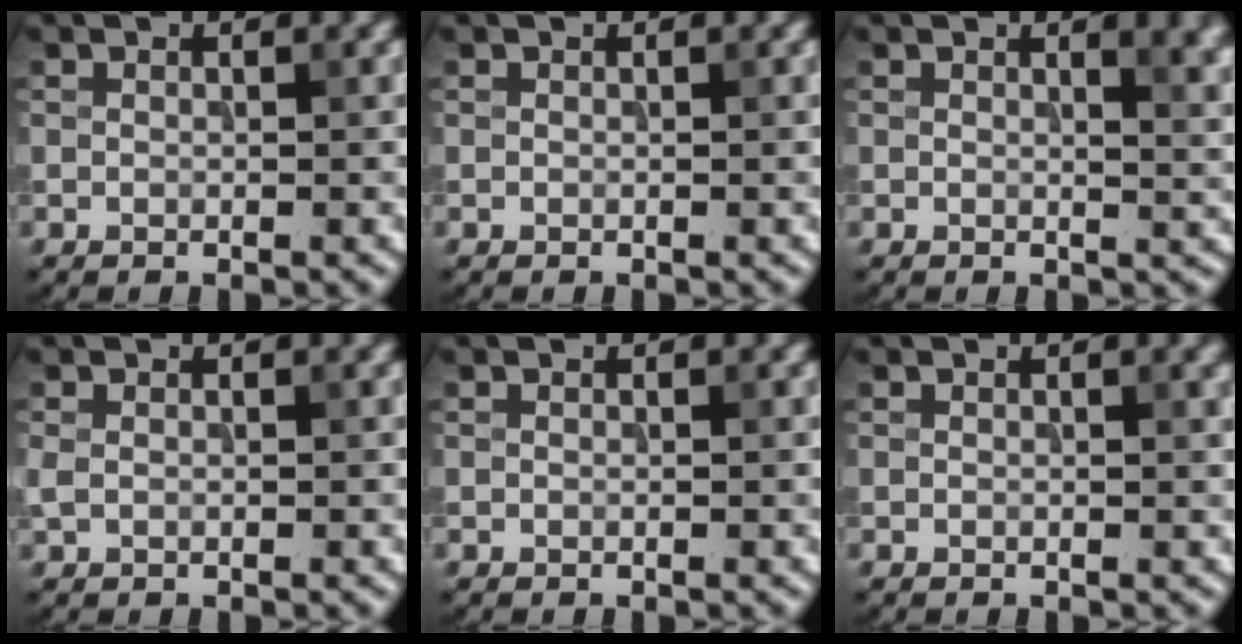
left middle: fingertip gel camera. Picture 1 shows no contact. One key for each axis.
{"total": 0.0}
{"total": 3.5, "fx": 1.9, "fy": 1.2, "fz": 2.7, "tx": -0.027, "ty": 0.001, "tz": 0.027}
{"total": 0.9, "fx": -0.1, "fy": 0.6, "fz": 0.7, "tx": -0.019, "ty": 0.001, "tz": 0.000}
{"total": 0.0}
{"total": 0.7, "fx": 0.4, "fy": 0.1, "fz": 0.5, "tx": -0.011, "ty": 0.001, "tz": 0.008}